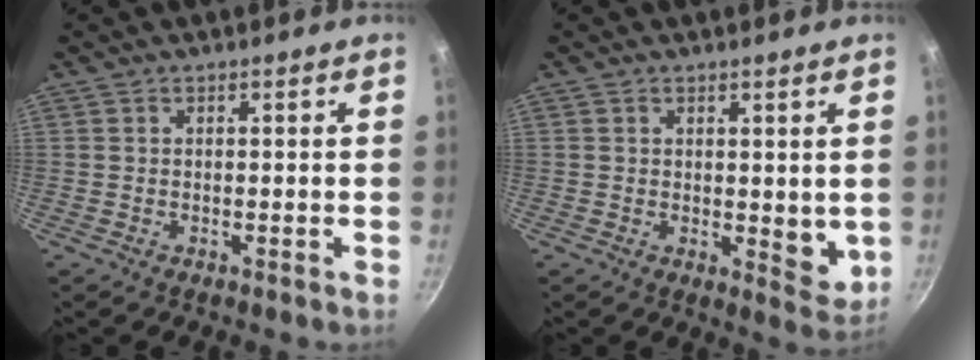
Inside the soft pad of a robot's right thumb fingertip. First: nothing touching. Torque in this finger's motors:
{"motor_torque": [1.26, 1.15, 0.97, -0.50, 0.07]}